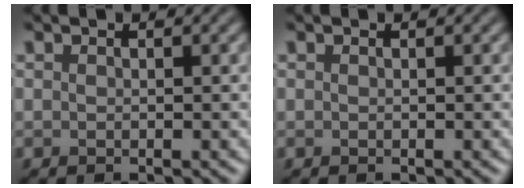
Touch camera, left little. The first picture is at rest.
{"total": 0.0}